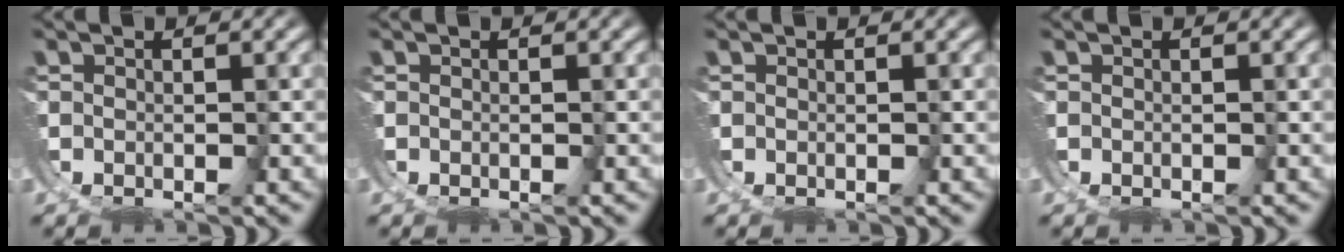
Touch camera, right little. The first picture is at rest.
{"total": 0.0}
{"total": 0.0}
{"total": 0.0}